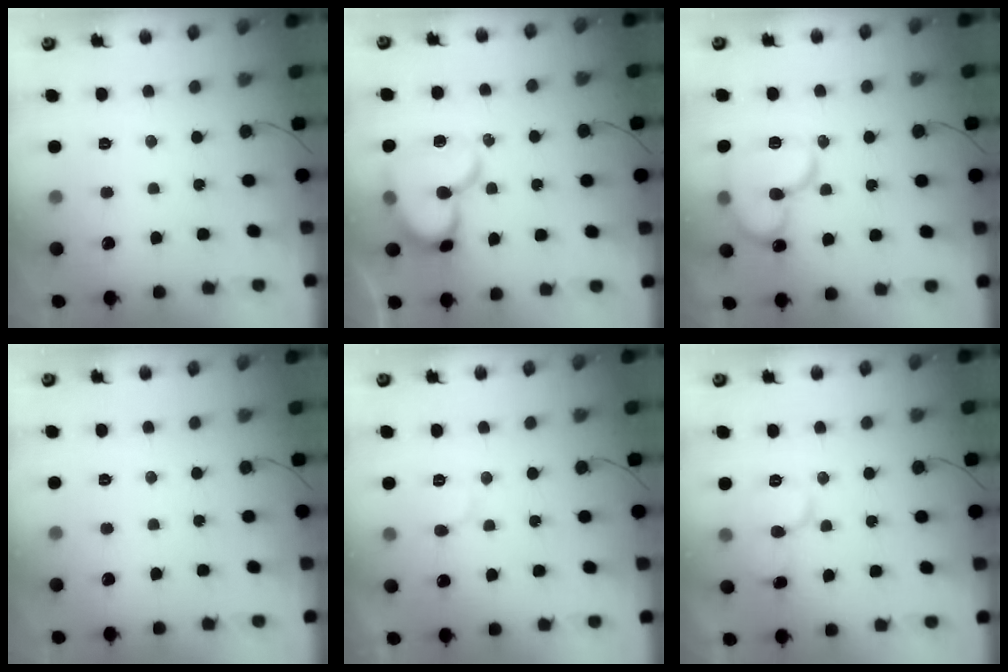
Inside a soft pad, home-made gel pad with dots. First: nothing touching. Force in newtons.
{"total": 16.3, "press": 16.2, "slide": 1.6}
{"total": 15.0, "press": 14.8, "slide": 2.2}
{"total": 0.0}
{"total": 6.4, "press": 6.4, "slide": 0.6}
{"total": 8.6, "press": 8.6, "slide": 1.0}